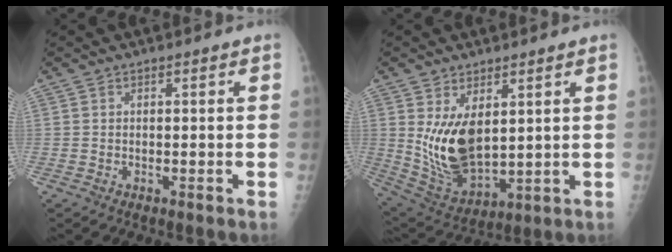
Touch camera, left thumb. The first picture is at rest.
{"total": 12.4, "force": [3.2, 6.9, 9.8], "torque": [-0.160, -0.031, 0.082]}